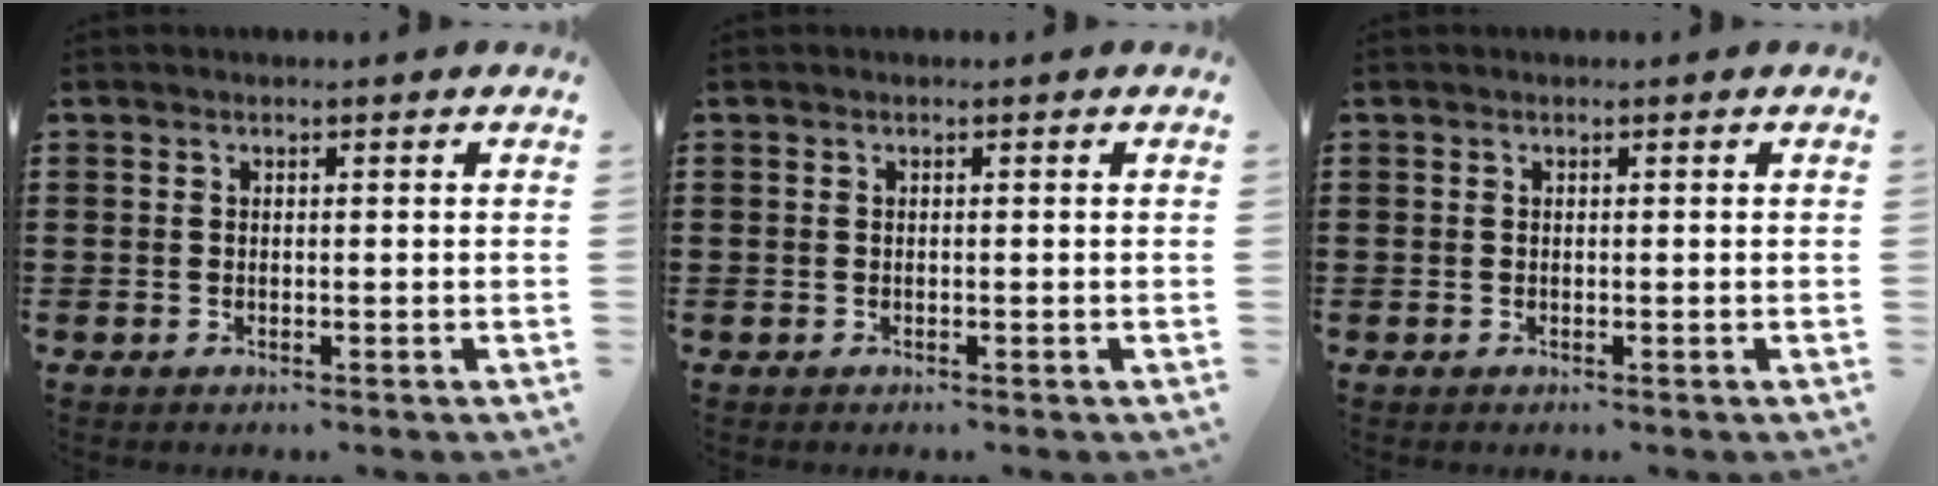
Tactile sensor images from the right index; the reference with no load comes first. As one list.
[{"total": 0.0}, {"total": 0.0}]